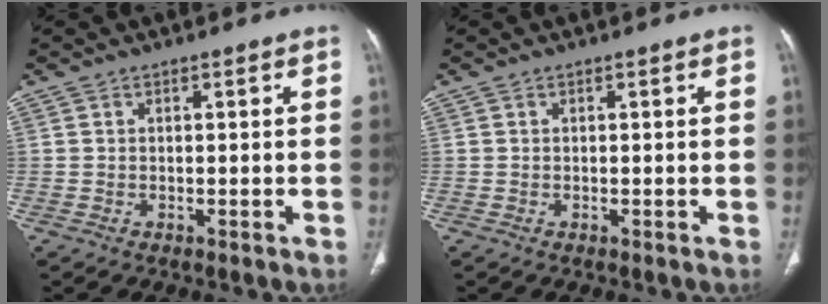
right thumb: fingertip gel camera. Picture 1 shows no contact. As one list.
[{"total": 0.0}]